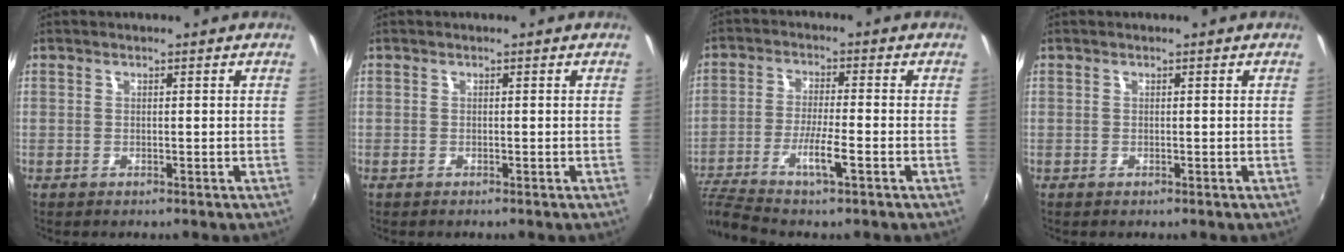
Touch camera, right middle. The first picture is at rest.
{"total": 0.0}
{"total": 9.5, "force": [-5.8, 0.2, 7.6], "torque": [-0.160, -0.019, -0.108]}
{"total": 0.0}